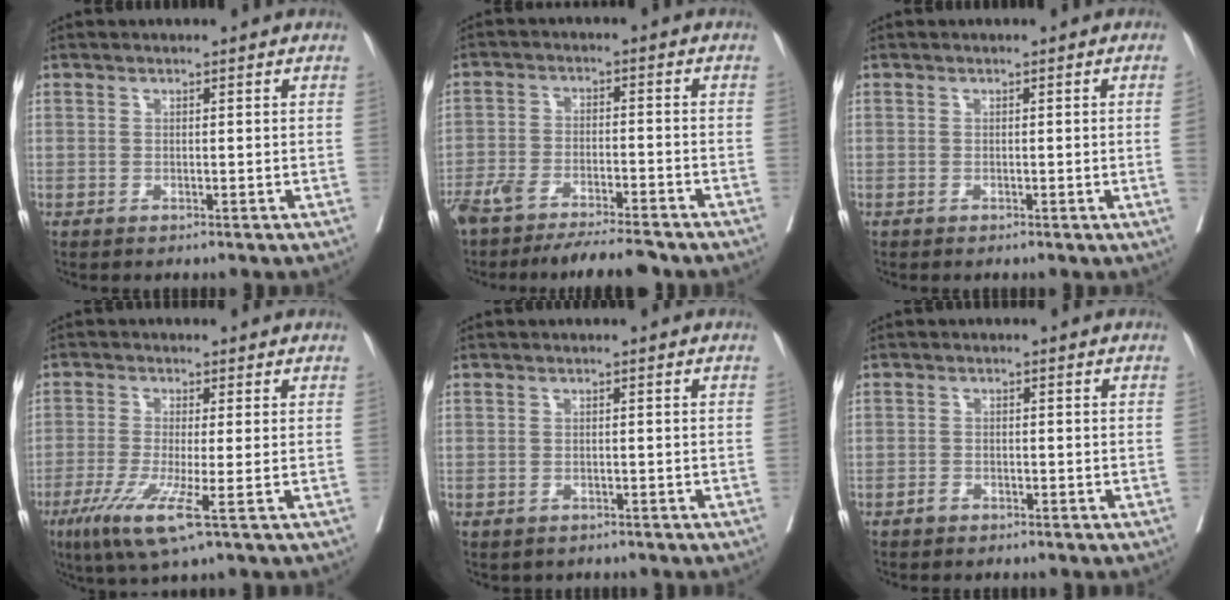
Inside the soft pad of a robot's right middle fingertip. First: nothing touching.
{"total": 12.5, "force": [-10.9, 1.6, 5.9], "torque": [-0.092, -0.006, -0.170]}
{"total": 1.6, "force": [-0.2, -0.7, 1.4], "torque": [-0.018, -0.002, 0.000]}
{"total": 7.3, "force": [-3.2, 0.0, 6.5], "torque": [-0.126, -0.023, -0.058]}
{"total": 1.8, "force": [-1.3, 1.2, 0.4], "torque": [-0.005, 0.001, -0.015]}
{"total": 1.0, "force": [-0.8, 0.6, 0.2], "torque": [-0.003, 0.004, -0.015]}